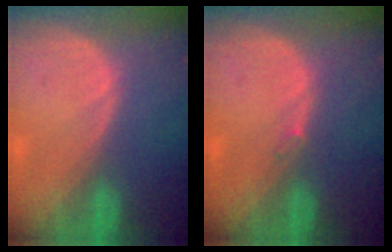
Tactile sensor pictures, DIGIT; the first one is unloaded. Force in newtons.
{"total": 0.5, "press": 0.5, "slide": 0.1}